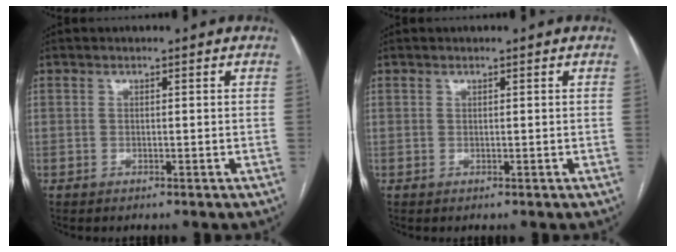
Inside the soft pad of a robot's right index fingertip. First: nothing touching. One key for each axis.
{"total": 0.0}